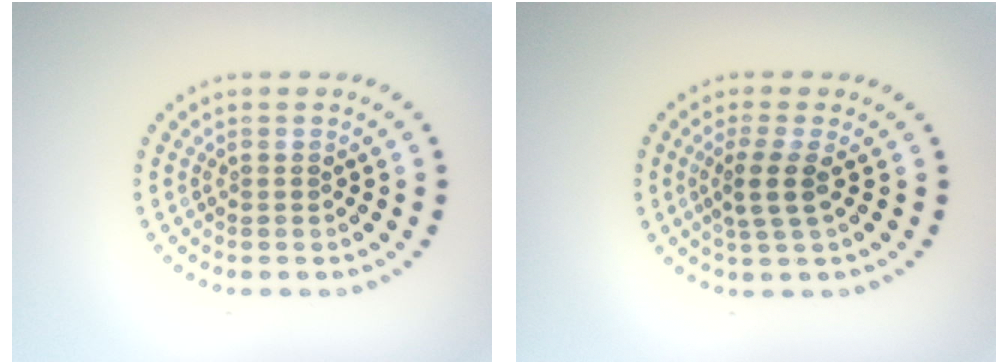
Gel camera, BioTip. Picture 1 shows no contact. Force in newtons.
{"total": 2.6, "press": 2.0, "slide": 1.7}